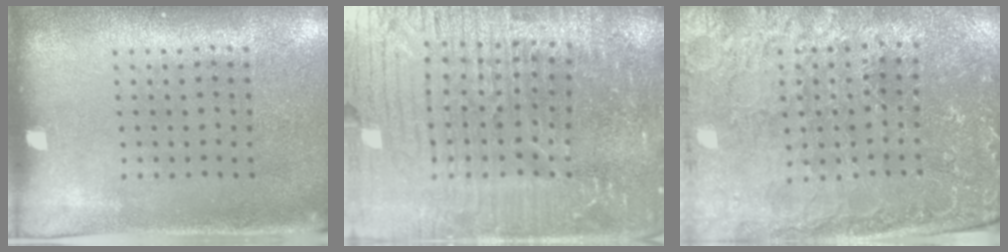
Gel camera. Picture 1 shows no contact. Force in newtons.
{"total": 6.3, "press": 5.6, "slide": 3.0}
{"total": 1.7, "press": 1.7, "slide": 0.3}